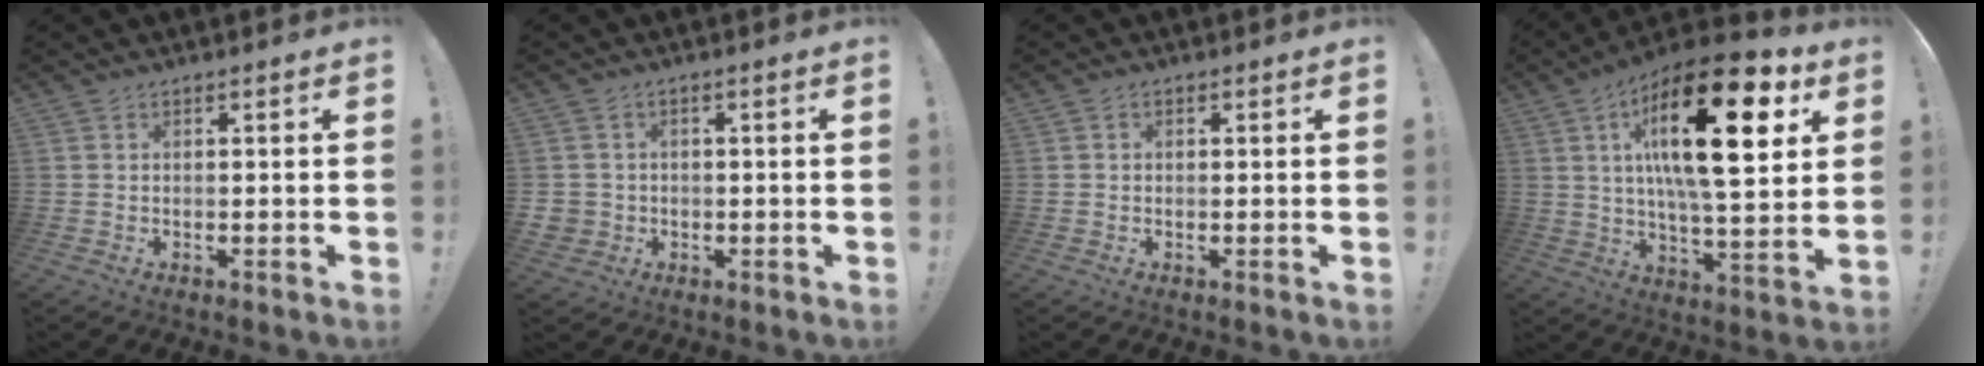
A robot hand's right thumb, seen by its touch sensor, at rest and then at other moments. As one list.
[{"total": 3.6, "force": [-0.1, 3.5, 0.7], "torque": [-0.015, 0.005, 0.004]}, {"total": 0.8, "force": [-0.2, 0.8, 0.3], "torque": [-0.006, 0.005, -0.003]}, {"total": 26.2, "force": [9.5, 8.6, 22.9], "torque": [-0.370, -0.040, 0.145]}]